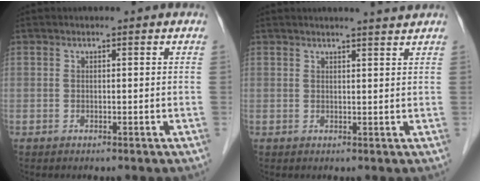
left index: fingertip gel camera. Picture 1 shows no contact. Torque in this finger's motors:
{"motor_torque": [0.39, -0.23, 0.06, 0.00]}